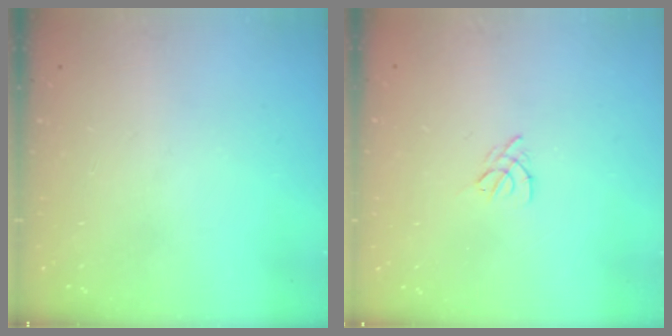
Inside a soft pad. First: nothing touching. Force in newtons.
{"total": 2.5, "press": 2.4, "slide": 0.6}